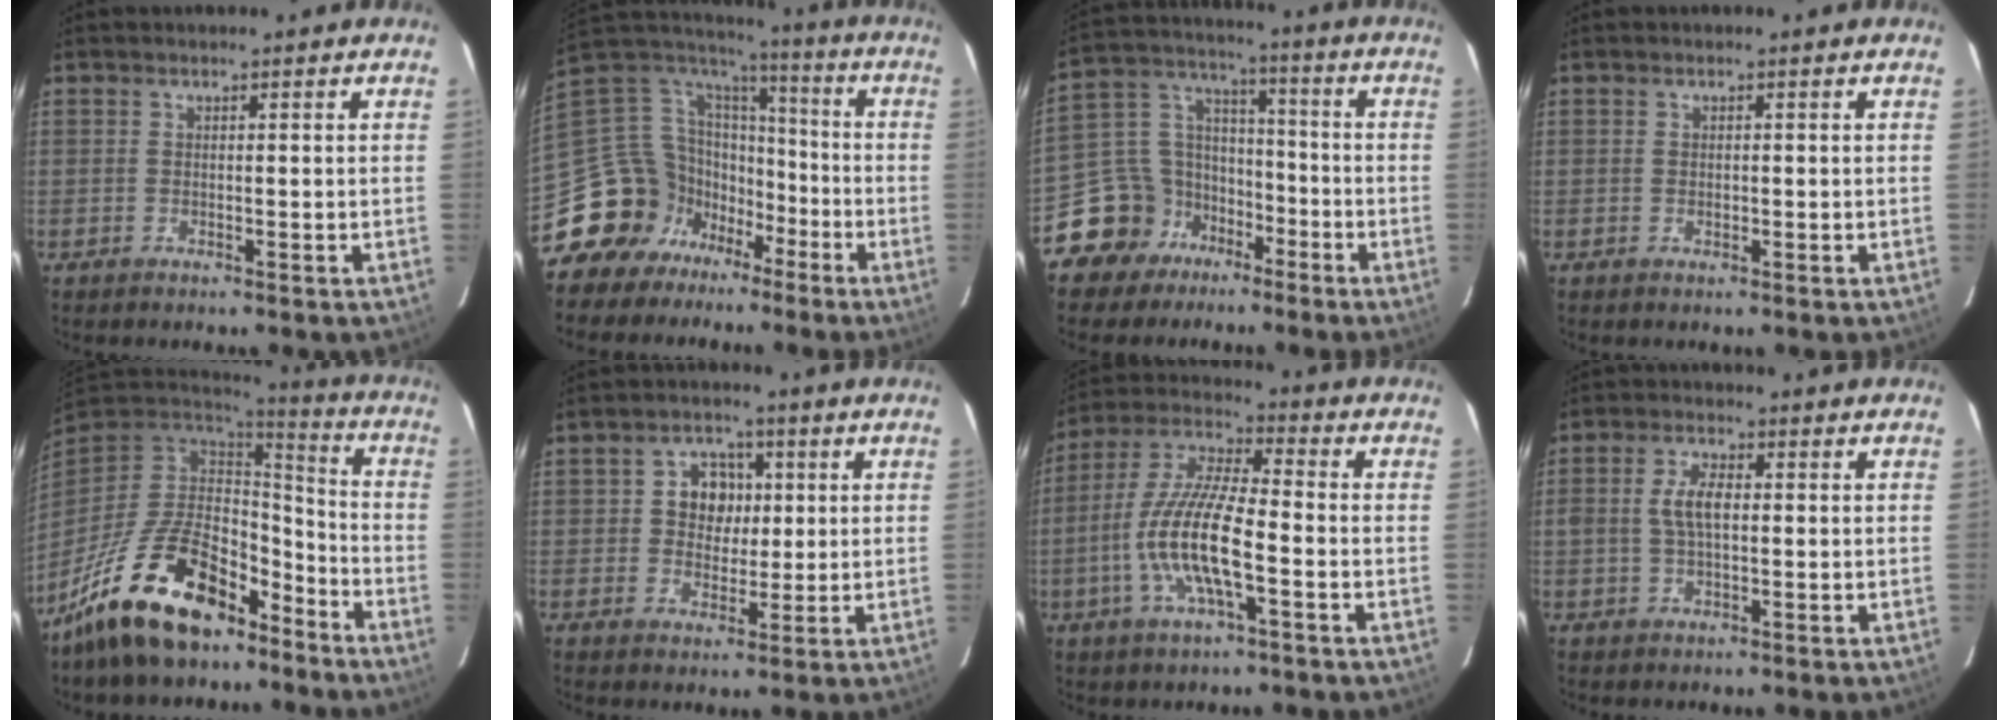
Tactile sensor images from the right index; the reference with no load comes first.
{"total": 16.5, "force": [-10.7, 12.1, 3.5], "torque": [-0.093, 0.049, -0.194]}
{"total": 12.3, "force": [-8.4, 8.7, 2.1], "torque": [-0.063, 0.062, -0.144]}
{"total": 0.8, "force": [0.0, 0.7, 0.4], "torque": [-0.007, 0.000, 0.000]}
{"total": 20.3, "force": [-13.1, 9.8, 12.0], "torque": [-0.241, 0.003, -0.212]}
{"total": 6.4, "force": [0.9, 5.6, 3.0], "torque": [-0.051, 0.016, 0.016]}
{"total": 14.2, "force": [-4.0, 3.4, 13.2], "torque": [-0.271, -0.004, -0.081]}
{"total": 5.1, "force": [0.3, 2.5, 4.5], "torque": [-0.087, 0.008, 0.008]}